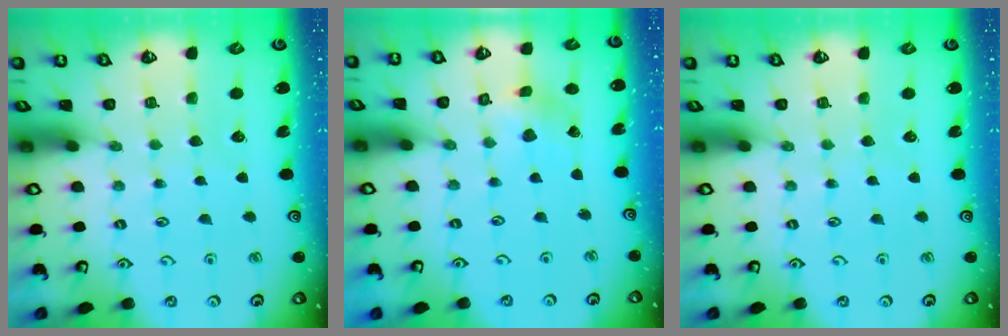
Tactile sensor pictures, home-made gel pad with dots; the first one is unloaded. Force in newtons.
{"total": 2.0, "press": 2.0, "slide": 0.3}
{"total": 0.0}